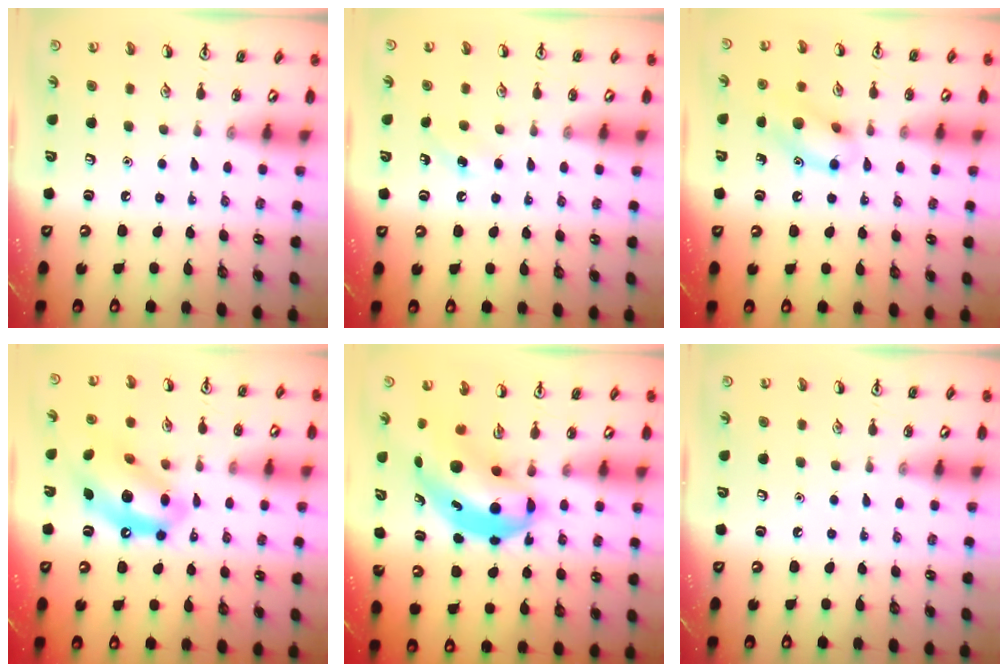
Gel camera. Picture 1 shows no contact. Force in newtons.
{"total": 4.5, "press": 4.2, "slide": 1.3}
{"total": 11.5, "press": 11.3, "slide": 2.2}
{"total": 13.0, "press": 12.5, "slide": 3.8}
{"total": 8.0, "press": 7.7, "slide": 2.0}
{"total": 0.0}